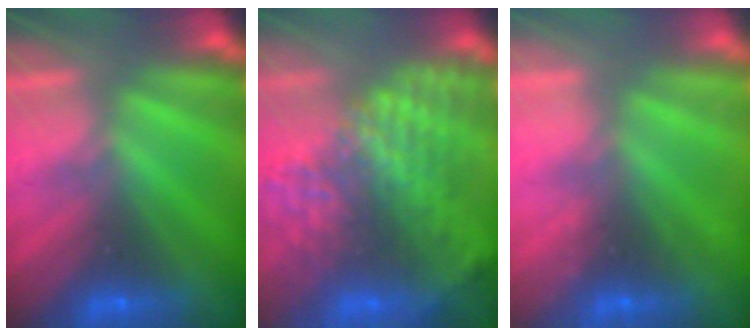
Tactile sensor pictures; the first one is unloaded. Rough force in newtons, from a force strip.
{"total": 12.7}
{"total": 2.2}